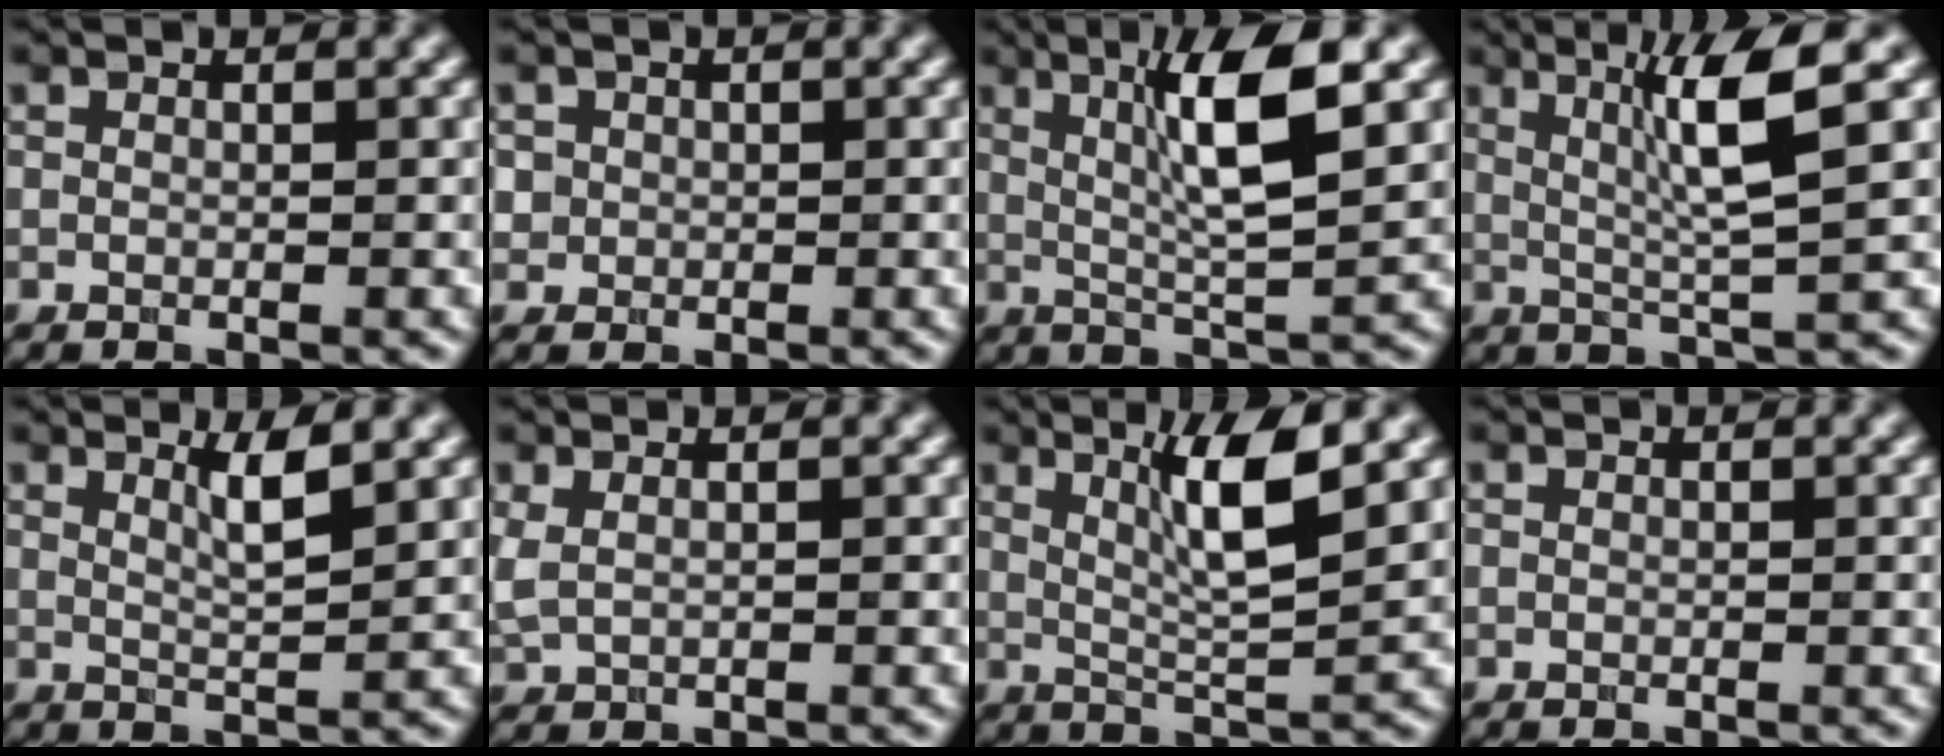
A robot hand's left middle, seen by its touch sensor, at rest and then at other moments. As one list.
[{"total": 1.3, "force": [0.2, 1.3, 0.2], "torque": [0.005, -0.002, 0.012]}, {"total": 7.2, "force": [2.2, 1.2, 6.8], "torque": [-0.116, 0.002, 0.040]}, {"total": 6.0, "force": [1.9, 0.5, 5.6], "torque": [-0.104, 0.000, 0.038]}, {"total": 2.8, "force": [1.4, 0.5, 2.3], "torque": [-0.032, -0.003, 0.024]}, {"total": 1.6, "force": [0.6, 0.9, 1.2], "torque": [-0.033, 0.001, 0.016]}, {"total": 5.9, "force": [2.3, 0.9, 5.4], "torque": [-0.089, -0.006, 0.043]}, {"total": 0.0}]